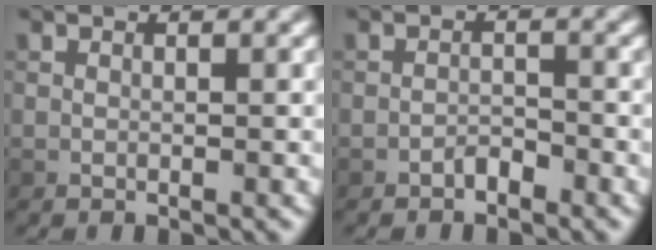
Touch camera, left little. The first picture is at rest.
{"total": 1.3, "force": [-1.0, 0.6, 0.5], "torque": [-0.006, 0.006, -0.020]}